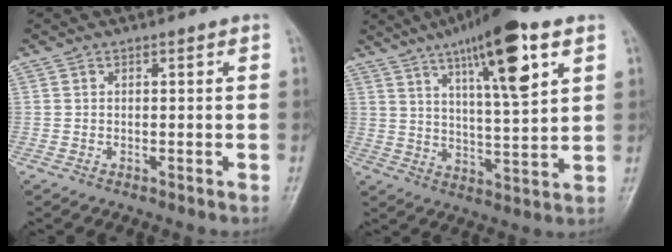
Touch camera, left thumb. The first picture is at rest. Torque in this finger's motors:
{"motor_torque": [0.90, 0.96, 1.31, -1.27, 0.12]}